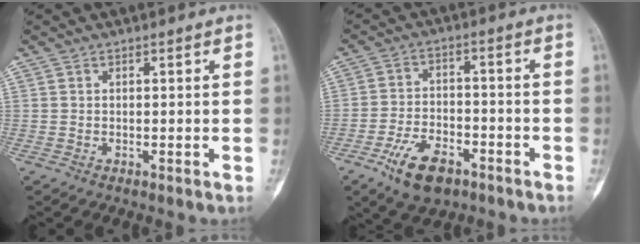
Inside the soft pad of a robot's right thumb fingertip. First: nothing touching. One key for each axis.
{"total": 10.2, "fx": -5.9, "fy": 5.3, "fz": 6.4, "tx": -0.104, "ty": 0.028, "tz": -0.100}